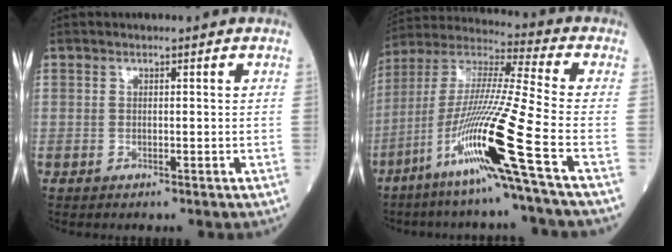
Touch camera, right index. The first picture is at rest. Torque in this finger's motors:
{"motor_torque": [2.14, 0.00, 1.05, 0.21]}